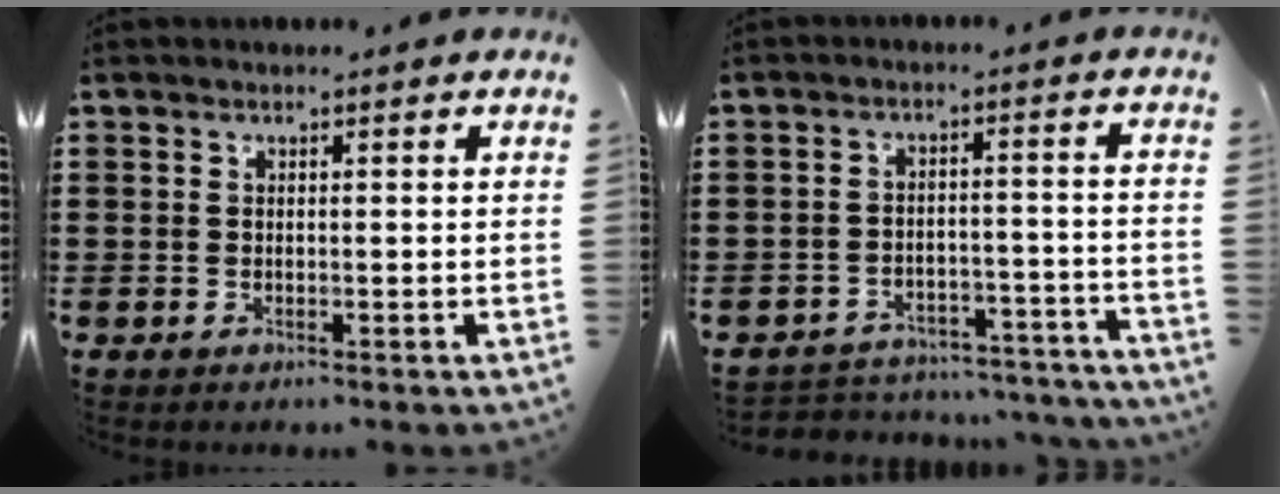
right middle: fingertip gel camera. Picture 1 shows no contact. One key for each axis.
{"total": 4.2, "fx": -4.1, "fy": 0.5, "fz": 0.1, "tx": -0.008, "ty": 0.004, "tz": -0.088}